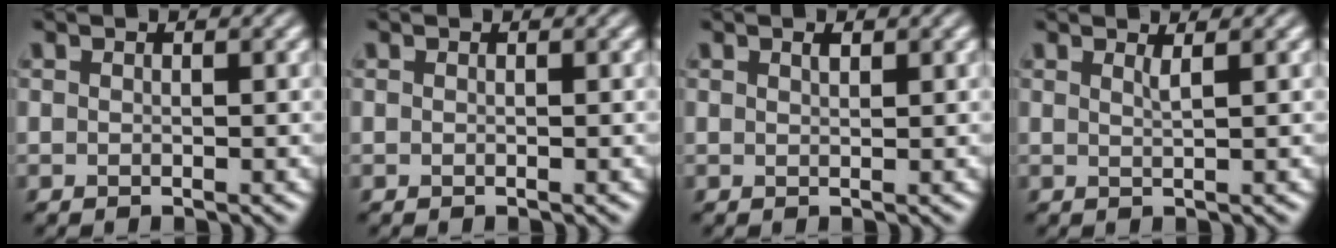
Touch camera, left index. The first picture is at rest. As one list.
[{"total": 0.0}, {"total": 0.7, "force": [0.5, 0.2, 0.5], "torque": [-0.009, -0.001, 0.010]}, {"total": 1.0, "force": [0.6, 0.2, 0.8], "torque": [-0.007, 0.000, 0.008]}]